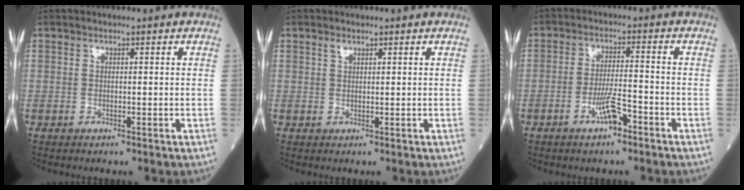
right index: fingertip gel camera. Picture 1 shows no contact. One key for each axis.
{"total": 0.9, "fx": 0.7, "fy": 0.4, "fz": 0.5, "tx": -0.011, "ty": 0.003, "tz": 0.013}
{"total": 4.8, "fx": -2.8, "fy": 0.8, "fz": 3.8, "tx": -0.074, "ty": 0.001, "tz": -0.053}